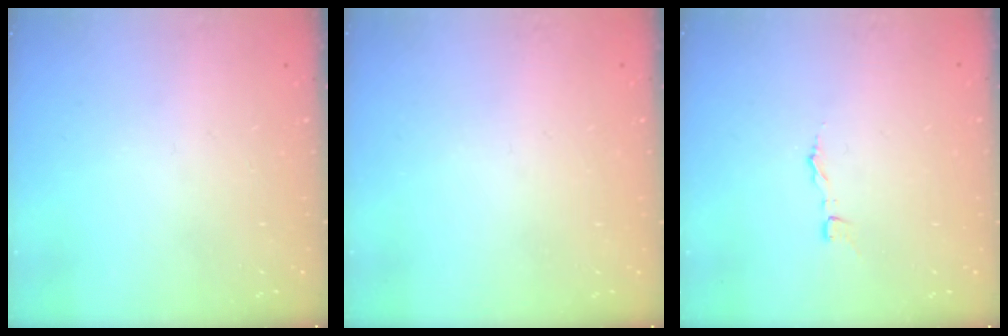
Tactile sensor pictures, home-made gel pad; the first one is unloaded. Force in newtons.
{"total": 0.0}
{"total": 2.9, "press": 2.9, "slide": 0.3}